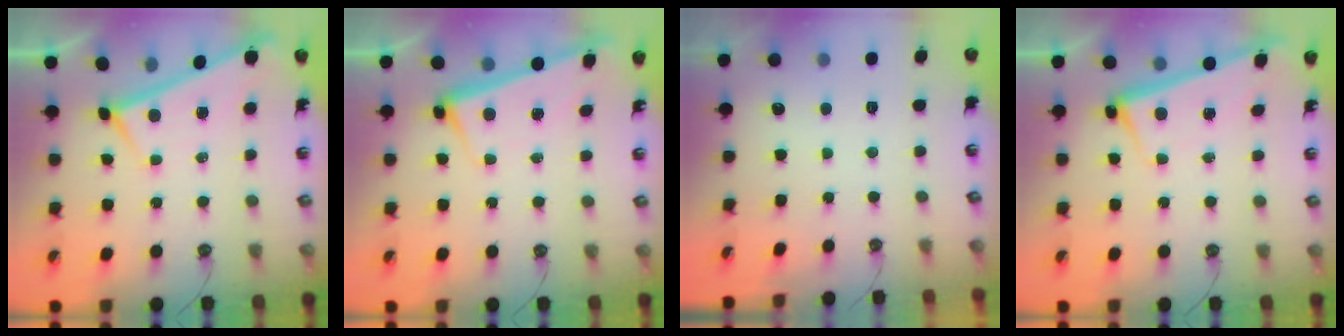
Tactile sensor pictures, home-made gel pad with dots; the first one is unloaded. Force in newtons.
{"total": 2.5, "press": 2.4, "slide": 0.9}
{"total": 0.0}
{"total": 2.8, "press": 2.6, "slide": 1.1}